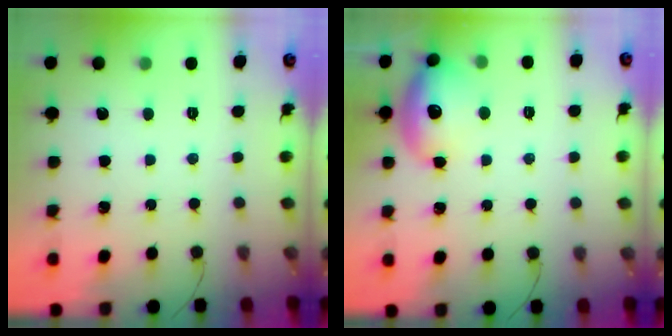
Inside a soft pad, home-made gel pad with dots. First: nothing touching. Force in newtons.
{"total": 13.0, "press": 12.9, "slide": 1.9}